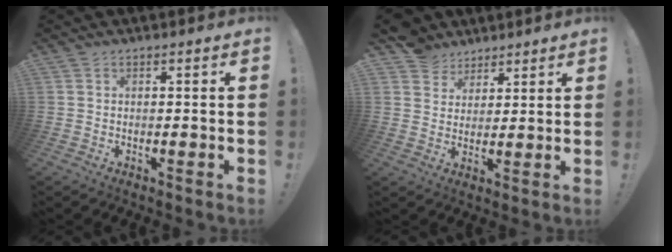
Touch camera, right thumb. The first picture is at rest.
{"total": 7.3, "force": [5.1, 5.2, 0.6], "torque": [-0.019, -0.037, 0.103]}